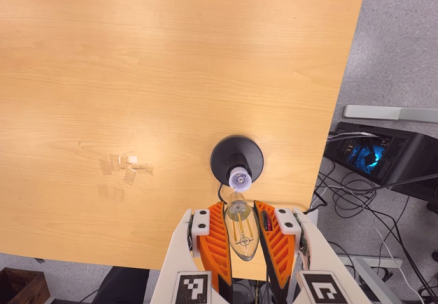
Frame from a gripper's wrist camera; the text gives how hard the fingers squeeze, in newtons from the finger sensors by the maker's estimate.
{"total": 17.9, "left": 19.3, "right": 16.5}